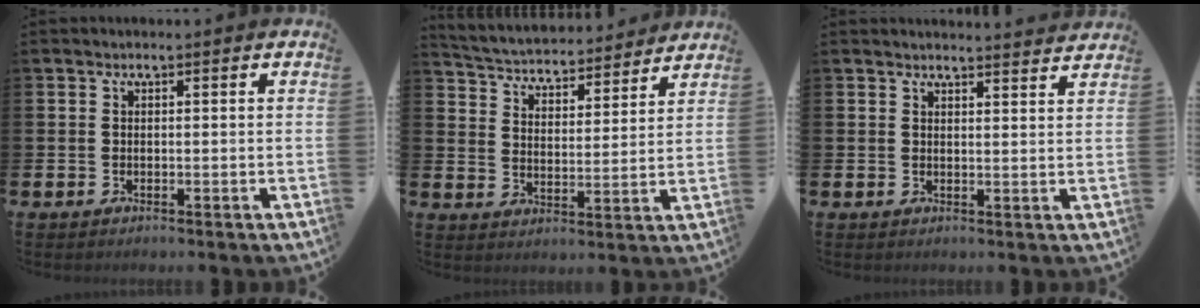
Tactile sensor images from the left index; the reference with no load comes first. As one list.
[{"total": 4.3, "force": [4.2, 1.0, 0.2], "torque": [-0.032, -0.042, 0.065]}, {"total": 2.6, "force": [2.6, 0.0, -0.2], "torque": [0.009, -0.021, 0.045]}]